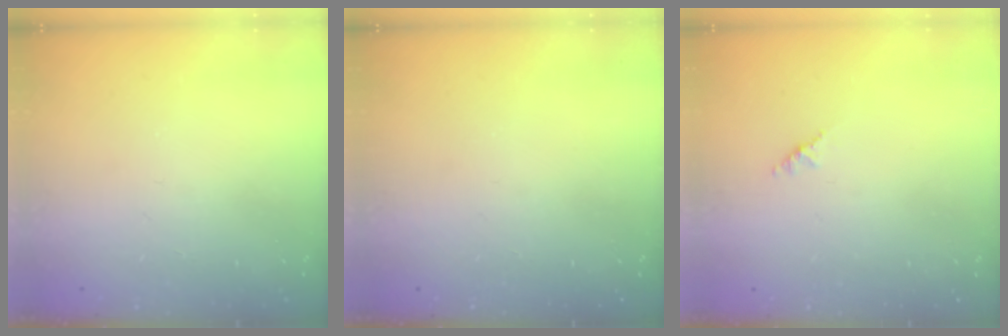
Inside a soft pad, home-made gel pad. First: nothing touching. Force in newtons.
{"total": 0.0}
{"total": 1.4, "press": 1.3, "slide": 0.4}